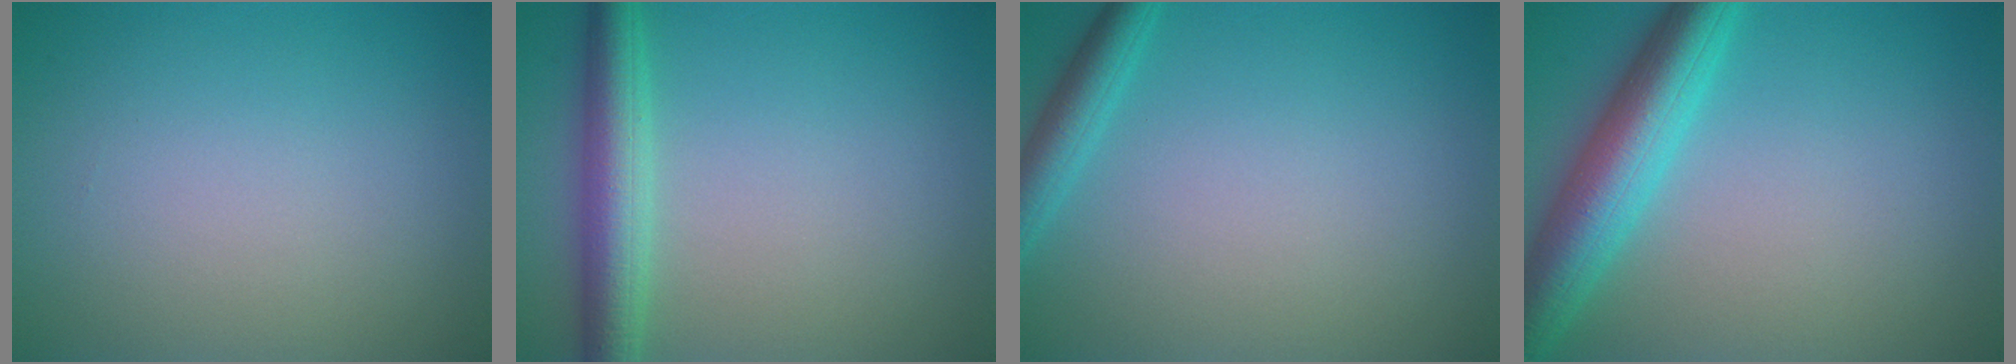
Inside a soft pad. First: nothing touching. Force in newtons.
{"total": 4.4, "press": 4.4, "slide": 0.2}
{"total": 2.5, "press": 2.5, "slide": 0.1}
{"total": 6.6, "press": 6.6, "slide": 0.2}